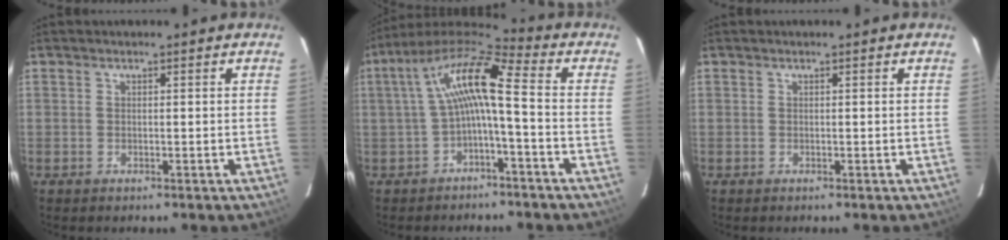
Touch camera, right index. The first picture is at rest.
{"total": 10.7, "force": [-0.8, 1.9, 10.5], "torque": [-0.217, 0.025, -0.017]}
{"total": 0.0}